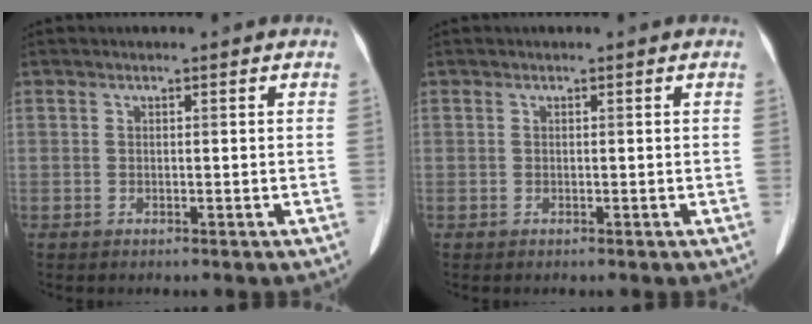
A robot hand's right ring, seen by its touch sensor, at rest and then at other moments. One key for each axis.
{"total": 0.0}